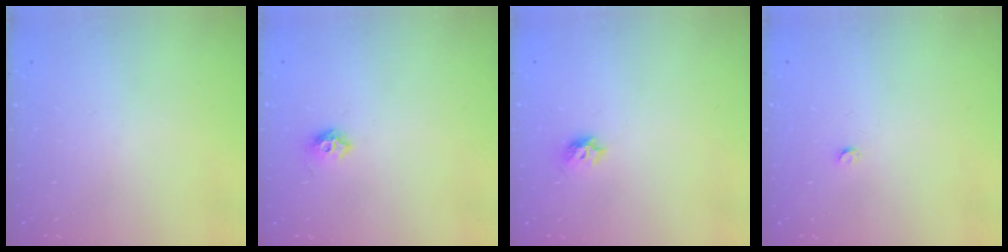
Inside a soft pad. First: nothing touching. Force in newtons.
{"total": 6.4, "press": 6.3, "slide": 1.1}
{"total": 5.2, "press": 5.1, "slide": 1.0}
{"total": 2.5, "press": 2.5, "slide": 0.4}